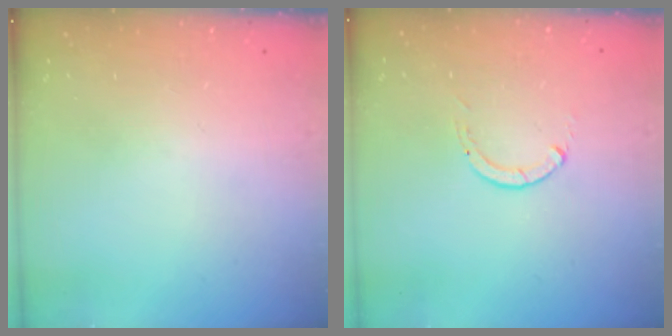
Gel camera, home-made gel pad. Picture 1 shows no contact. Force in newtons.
{"total": 0.0}